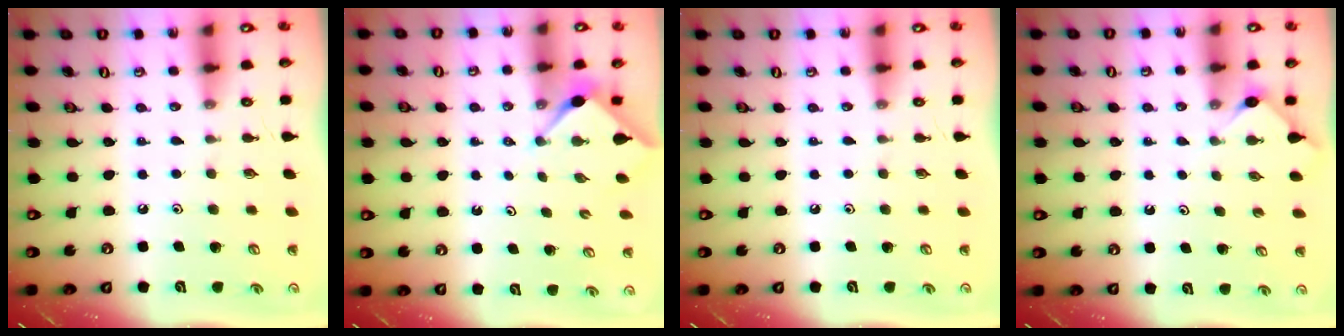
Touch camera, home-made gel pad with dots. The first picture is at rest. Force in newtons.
{"total": 3.1, "press": 3.0, "slide": 0.4}
{"total": 0.0}
{"total": 3.0, "press": 2.9, "slide": 0.4}